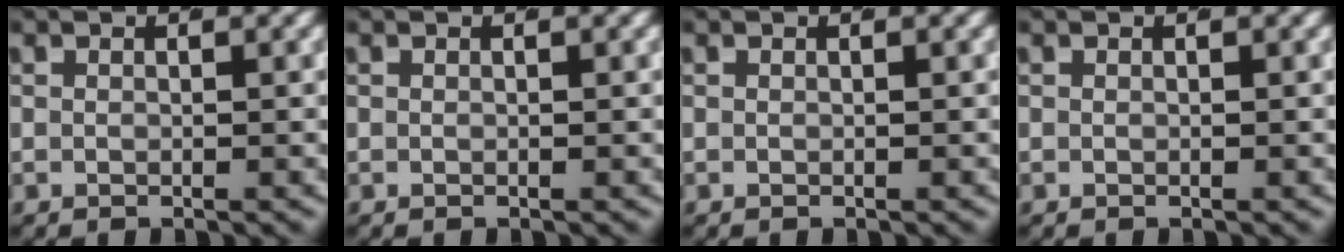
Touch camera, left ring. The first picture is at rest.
{"total": 1.1, "force": [-0.2, -1.0, -0.3], "torque": [0.011, -0.013, 0.007]}
{"total": 0.0}
{"total": 0.0}